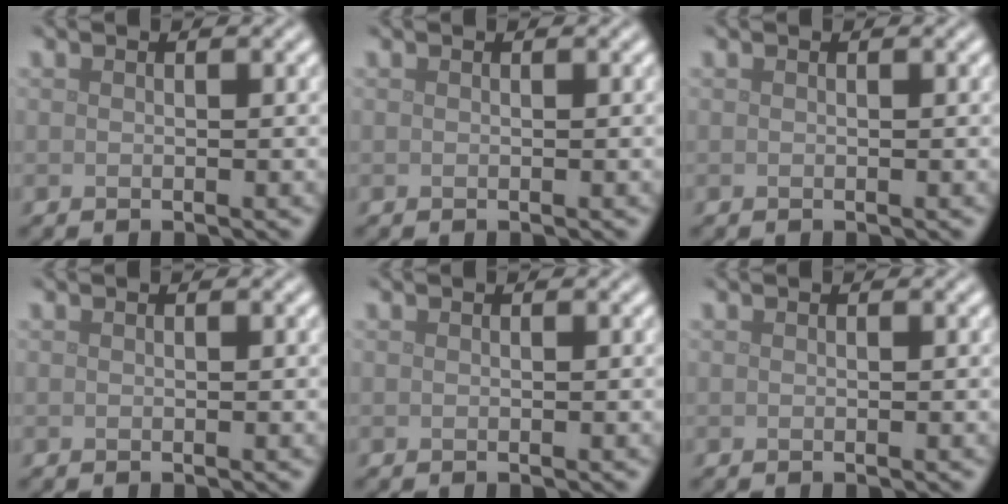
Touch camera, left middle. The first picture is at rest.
{"total": 0.0}
{"total": 0.0}
{"total": 0.0}
{"total": 0.0}
{"total": 0.0}